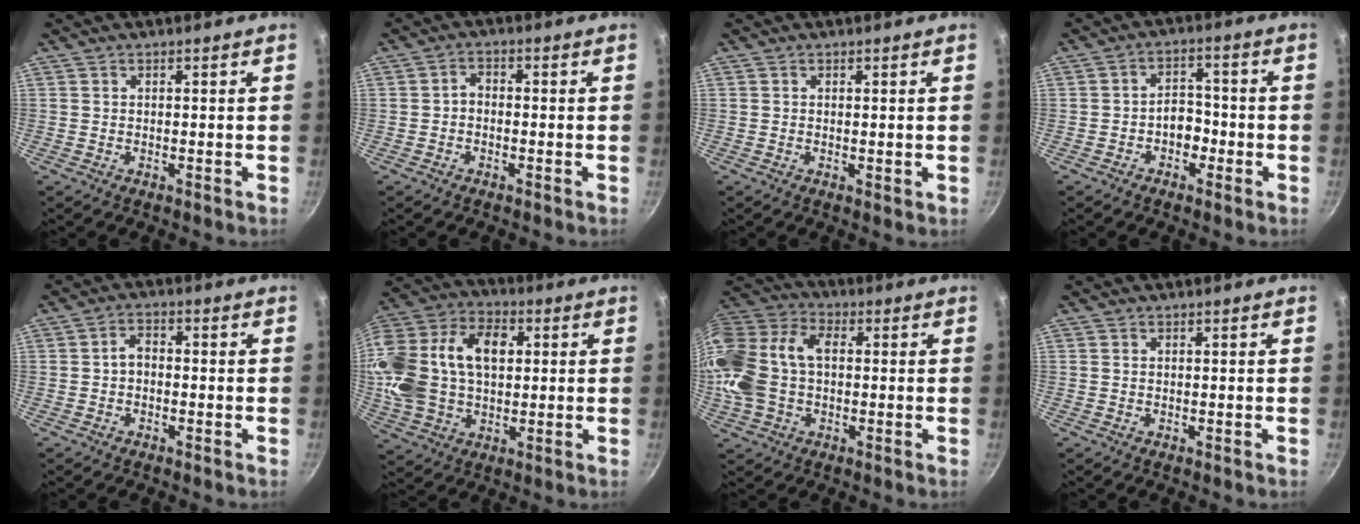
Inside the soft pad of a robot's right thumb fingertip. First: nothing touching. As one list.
[{"total": 2.2, "force": [-0.8, 1.5, 1.4], "torque": [-0.023, 0.015, -0.018]}, {"total": 0.6, "force": [0.1, 0.1, 0.6], "torque": [-0.008, -0.004, 0.000]}, {"total": 4.8, "force": [-1.9, 3.4, 2.7], "torque": [-0.010, 0.025, -0.032]}, {"total": 3.0, "force": [-0.7, 2.1, 2.1], "torque": [-0.029, 0.015, -0.016]}, {"total": 22.5, "force": [3.1, 15.2, 16.3], "torque": [-0.313, 0.034, 0.050]}, {"total": 20.1, "force": [0.0, 13.9, 14.5], "torque": [-0.310, 0.044, -0.011]}, {"total": 0.0}]